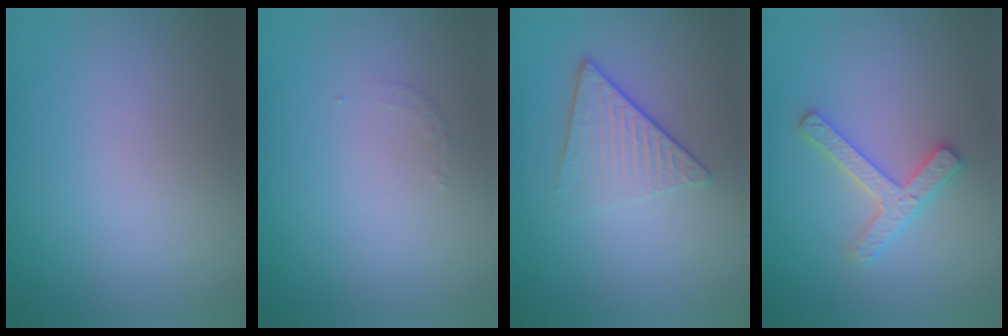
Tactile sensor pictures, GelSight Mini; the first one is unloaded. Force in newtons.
{"total": 0.8, "press": 0.8, "slide": 0.1}
{"total": 4.3, "press": 2.8, "slide": 3.3}
{"total": 3.4, "press": 3.3, "slide": 0.6}